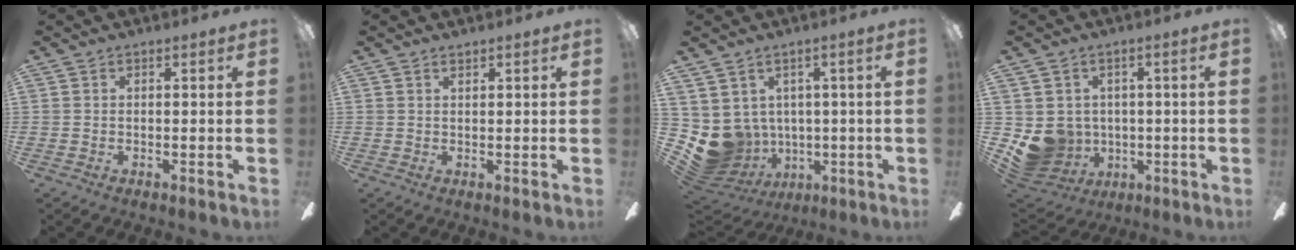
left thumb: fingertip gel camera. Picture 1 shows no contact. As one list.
[{"total": 0.8, "force": [0.7, 0.2, 0.3], "torque": [-0.006, 0.001, 0.014]}, {"total": 8.6, "force": [-0.4, 8.1, 2.7], "torque": [-0.096, -0.014, 0.005]}, {"total": 8.4, "force": [-0.8, 8.1, 2.2], "torque": [-0.088, -0.004, -0.008]}]